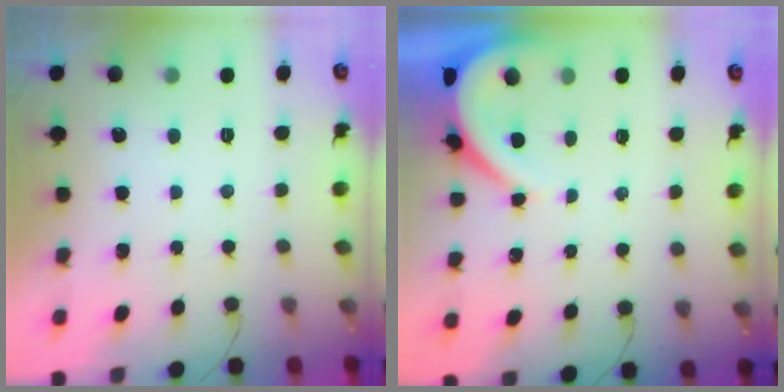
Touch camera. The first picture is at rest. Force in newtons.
{"total": 3.7, "press": 3.6, "slide": 0.5}